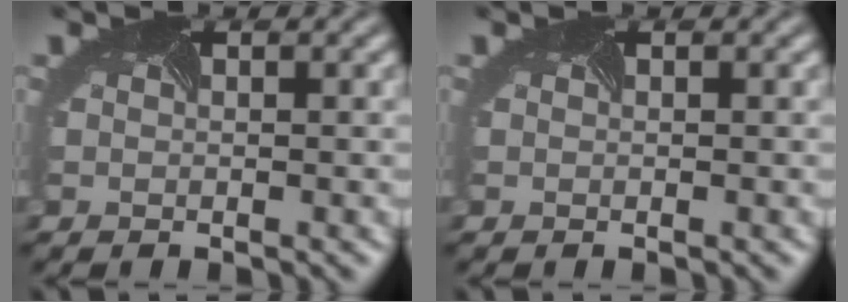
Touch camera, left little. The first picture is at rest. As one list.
[{"total": 0.0}]